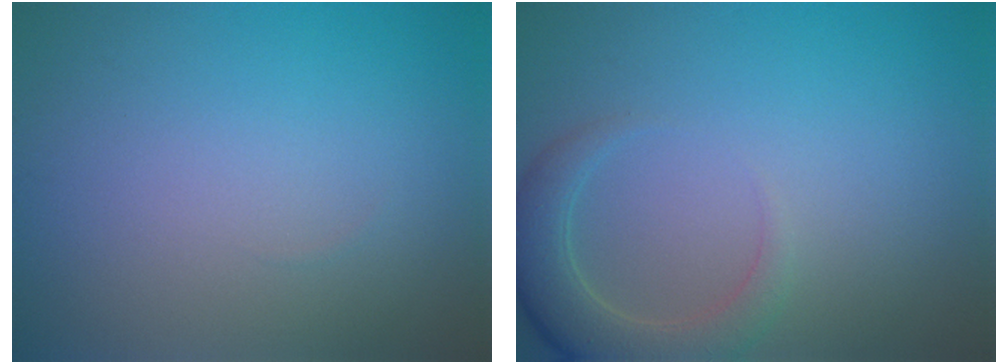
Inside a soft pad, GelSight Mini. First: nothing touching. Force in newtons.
{"total": 4.0, "press": 3.9, "slide": 0.5}